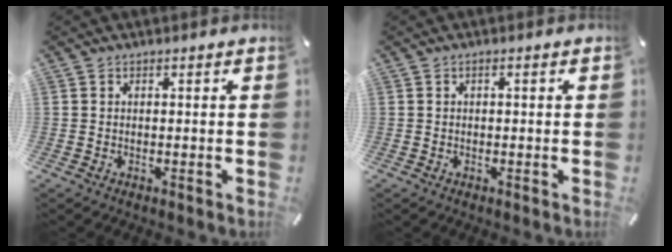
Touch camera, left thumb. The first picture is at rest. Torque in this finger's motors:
{"motor_torque": [0.46, -0.39, 0.19, 0.30, 0.02]}